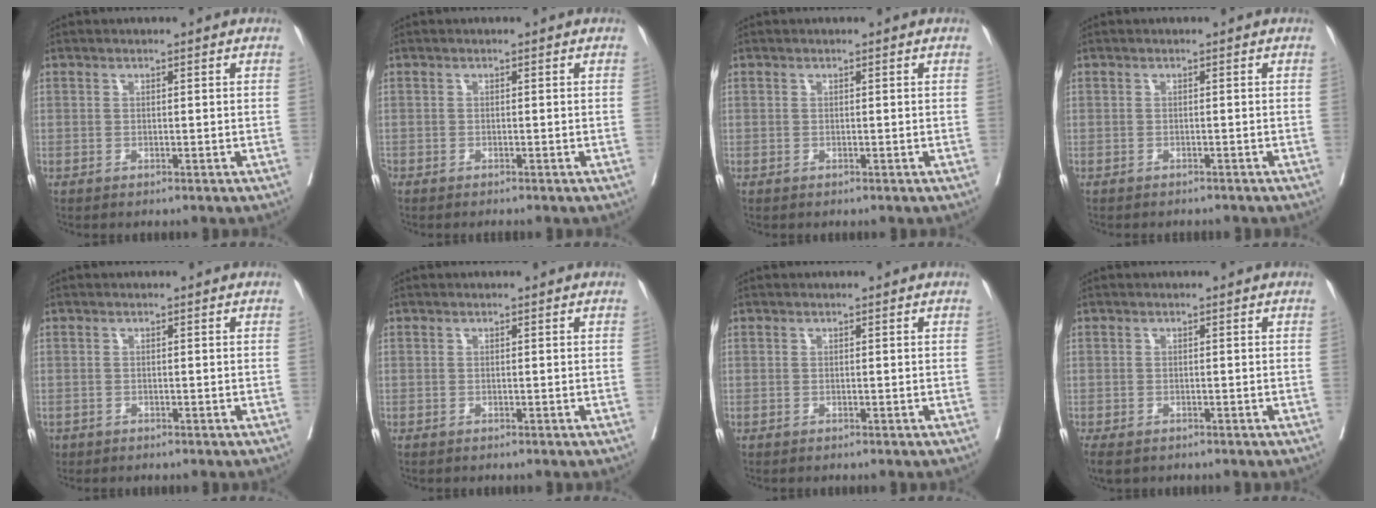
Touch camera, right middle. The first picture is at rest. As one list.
[{"total": 1.0, "force": [-0.9, 0.0, 0.2], "torque": [-0.006, -0.002, -0.018]}, {"total": 0.0}, {"total": 3.2, "force": [-3.0, 0.9, 0.9], "torque": [-0.012, -0.003, -0.037]}, {"total": 0.9, "force": [-0.5, 0.7, 0.1], "torque": [-0.010, 0.001, -0.007]}, {"total": 0.0}, {"total": 0.0}, {"total": 4.8, "force": [-3.1, 2.7, 2.4], "torque": [-0.054, -0.012, -0.047]}]